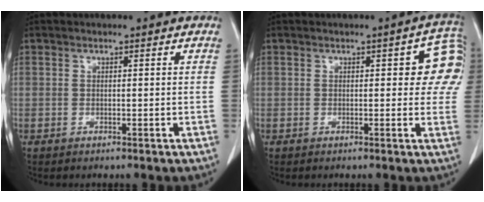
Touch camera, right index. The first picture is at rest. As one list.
[{"total": 6.9, "force": [1.7, 3.1, 6.0], "torque": [-0.046, 0.021, 0.012]}]